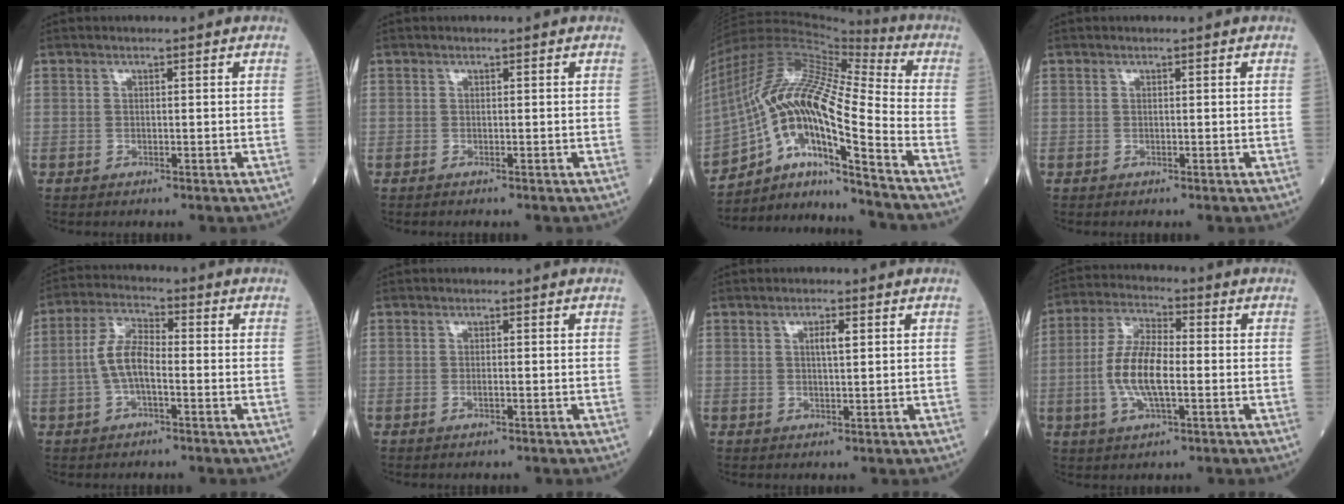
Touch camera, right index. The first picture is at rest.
{"total": 0.0}
{"total": 19.0, "force": [-10.3, 1.9, 15.9], "torque": [-0.323, 0.004, -0.182]}
{"total": 0.0}
{"total": 6.3, "force": [-1.1, 2.4, 5.7], "torque": [-0.125, 0.012, -0.025]}
{"total": 0.8, "force": [-0.4, 0.1, 0.7], "torque": [-0.016, 0.000, -0.007]}
{"total": 2.1, "force": [0.7, 0.4, 2.0], "torque": [-0.035, -0.001, 0.011]}
{"total": 9.5, "force": [-1.5, 2.9, 8.9], "torque": [-0.192, 0.002, -0.031]}